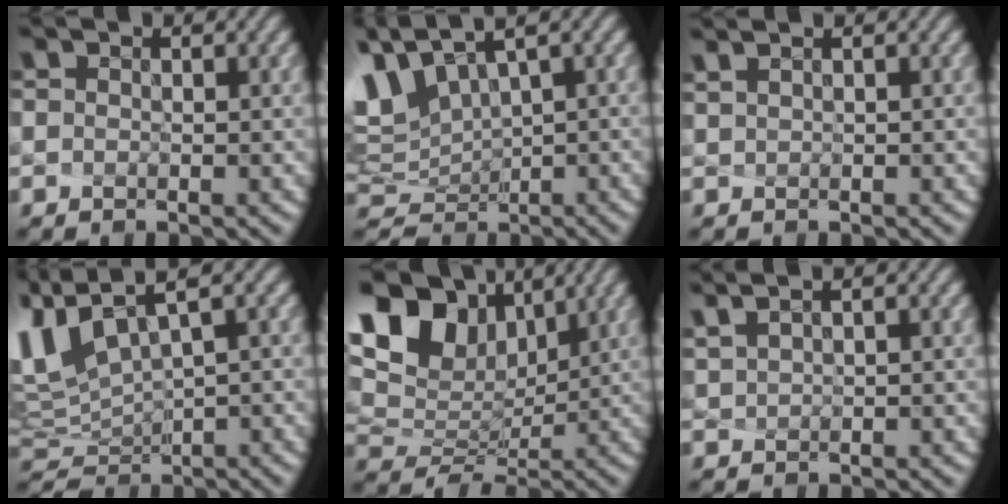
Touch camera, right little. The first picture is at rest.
{"total": 4.3, "force": [1.9, 2.3, 3.2], "torque": [-0.102, -0.013, 0.067]}
{"total": 1.2, "force": [0.1, -0.9, -0.7], "torque": [-0.009, -0.015, 0.024]}
{"total": 4.1, "force": [1.8, 0.9, 3.5], "torque": [-0.107, -0.020, 0.063]}
{"total": 10.4, "force": [4.5, 6.7, 6.6], "torque": [-0.158, 0.016, 0.103]}
{"total": 1.2, "force": [0.7, -0.9, -0.4], "torque": [-0.019, -0.003, 0.038]}